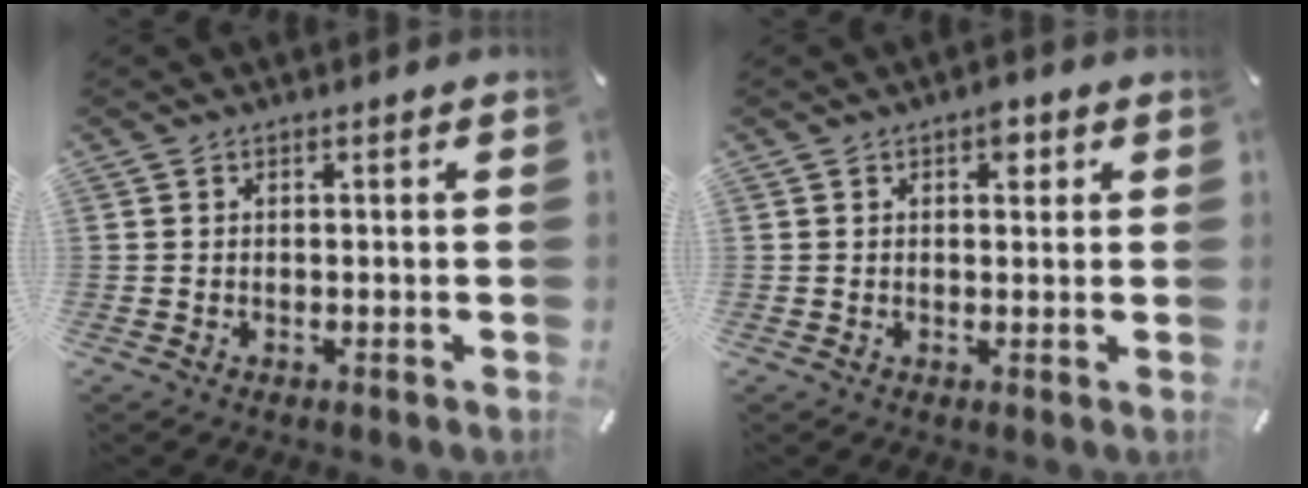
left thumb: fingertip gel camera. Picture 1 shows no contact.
{"total": 3.0, "force": [1.4, 1.8, 2.0], "torque": [-0.012, -0.007, 0.016]}